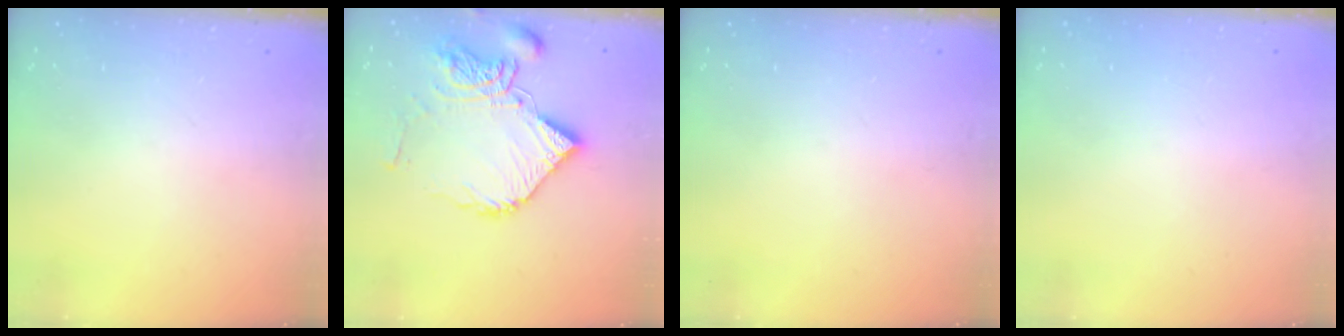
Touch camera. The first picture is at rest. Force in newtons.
{"total": 14.1, "press": 14.0, "slide": 1.9}
{"total": 0.0}
{"total": 1.9, "press": 1.9, "slide": 0.1}